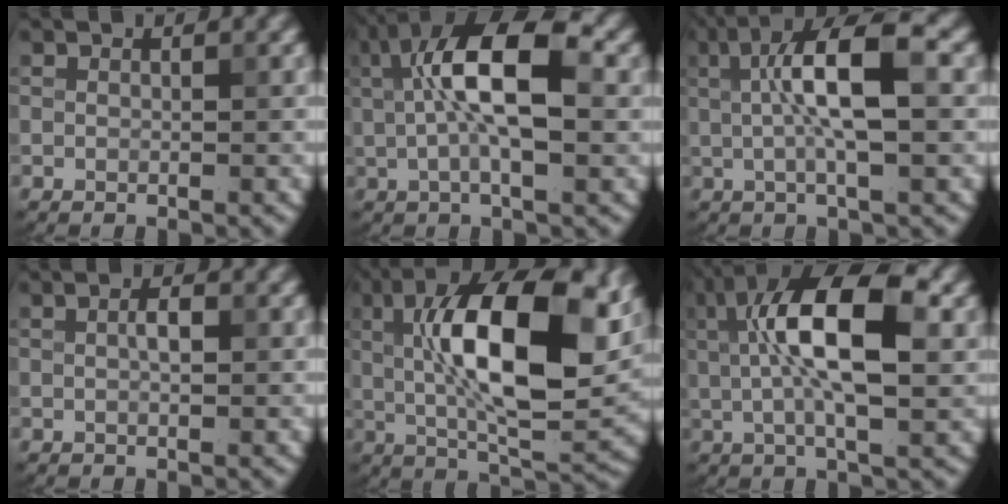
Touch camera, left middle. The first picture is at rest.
{"total": 9.1, "force": [1.7, 3.3, 8.3], "torque": [-0.142, 0.017, 0.019]}
{"total": 7.6, "force": [1.4, 2.0, 7.2], "torque": [-0.120, 0.014, 0.016]}
{"total": 1.1, "force": [0.1, 0.4, 1.0], "torque": [-0.019, 0.001, 0.002]}
{"total": 14.0, "force": [2.6, 5.4, 12.6], "torque": [-0.194, 0.008, 0.036]}
{"total": 10.0, "force": [2.2, 3.5, 9.1], "torque": [-0.155, 0.015, 0.031]}